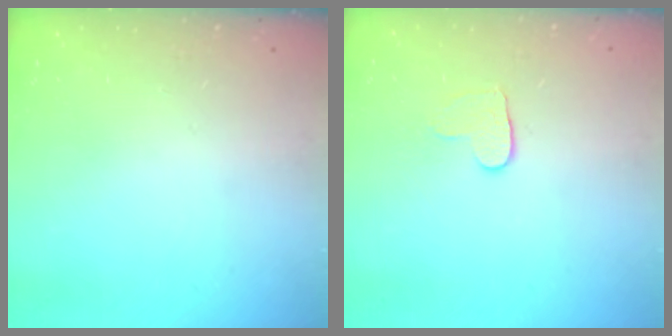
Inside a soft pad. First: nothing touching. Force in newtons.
{"total": 5.6, "press": 5.5, "slide": 0.5}